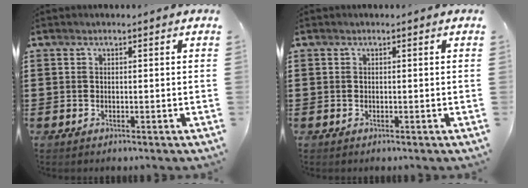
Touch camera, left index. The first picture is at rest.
{"total": 0.0}